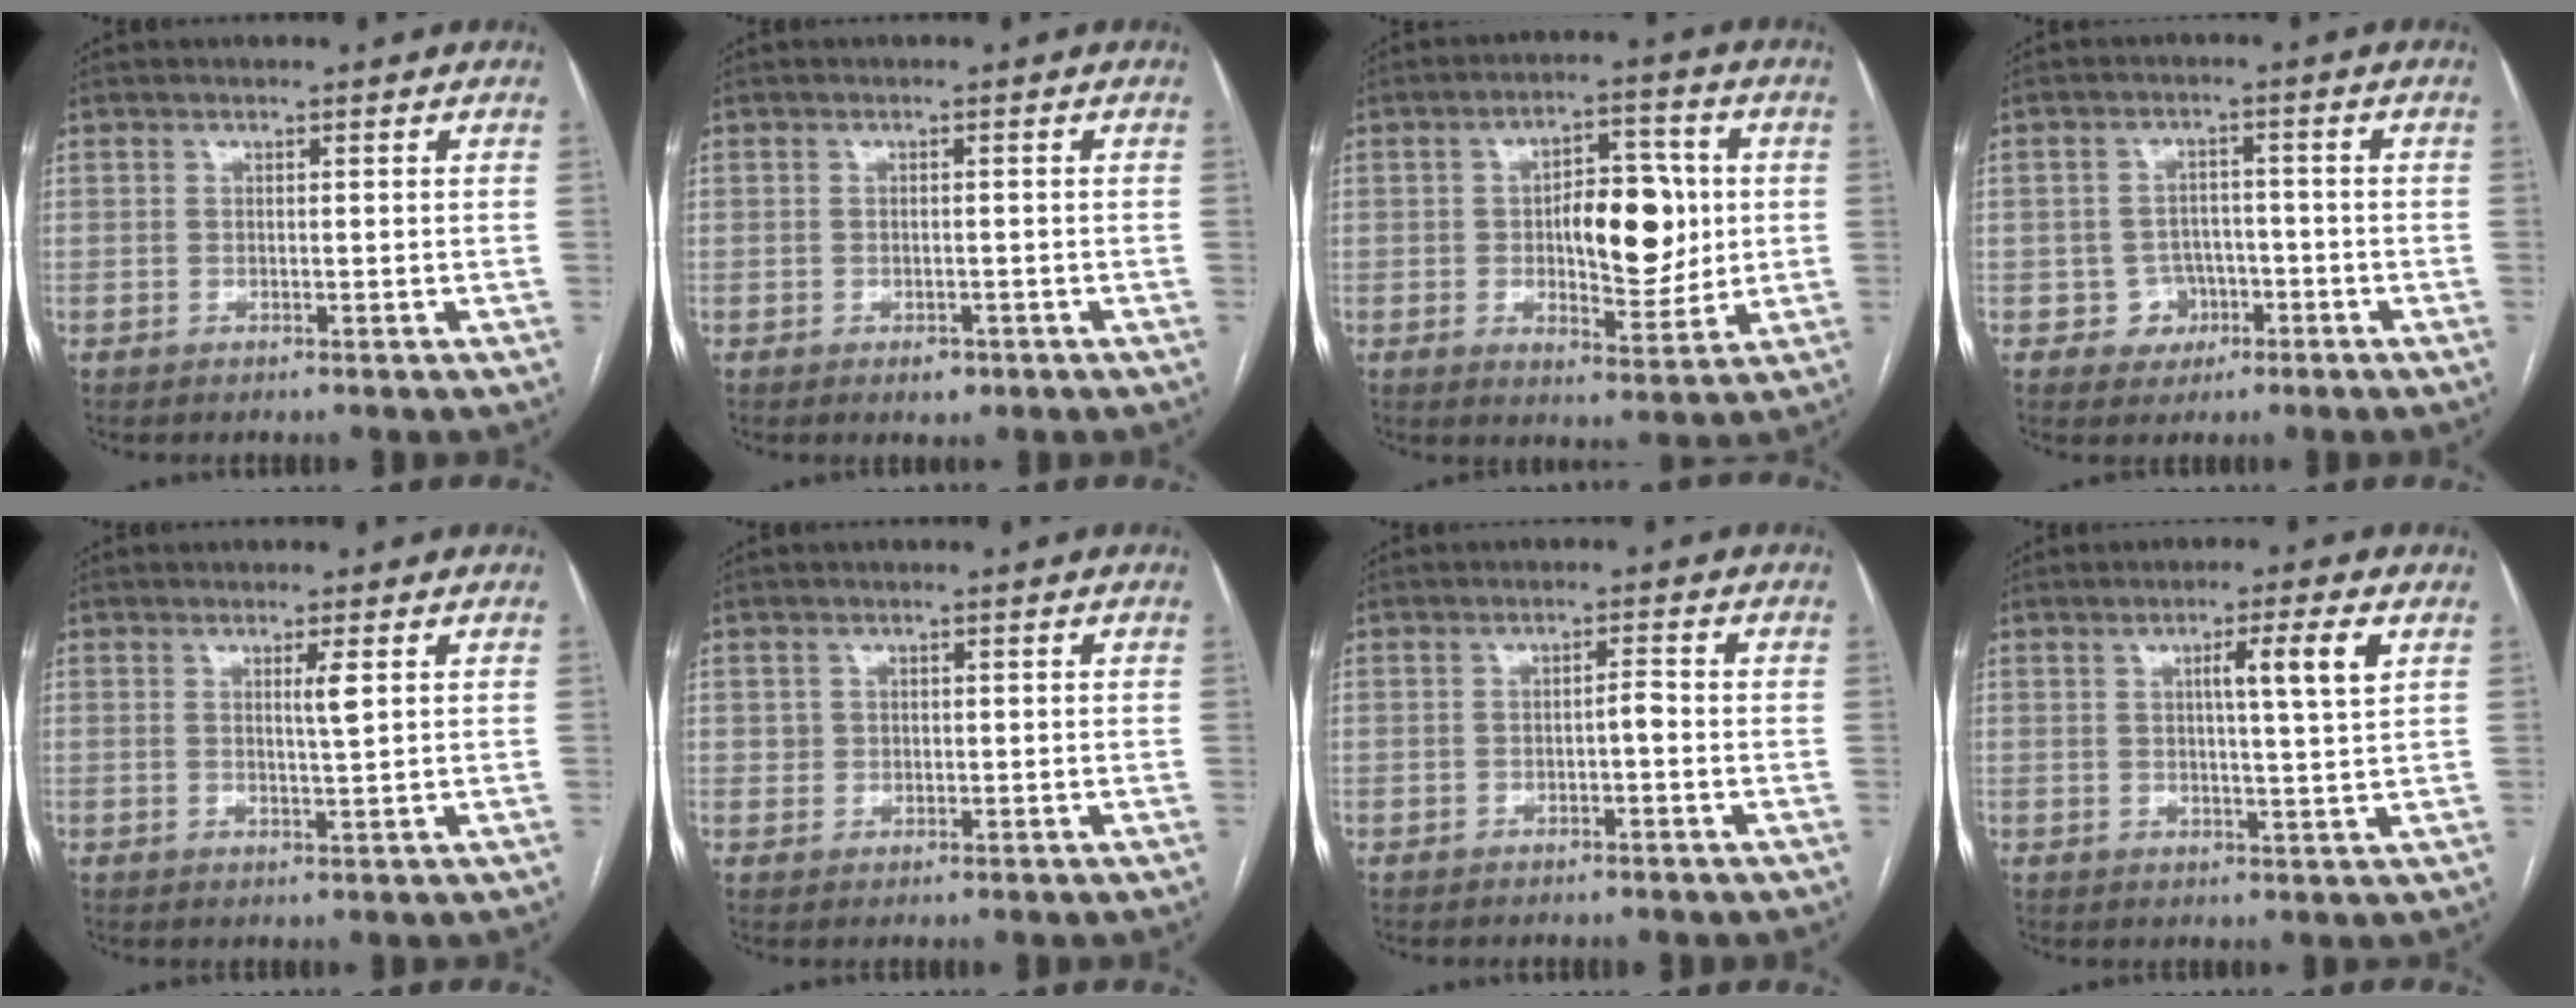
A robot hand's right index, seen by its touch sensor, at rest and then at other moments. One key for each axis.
{"total": 1.9, "fx": -1.1, "fy": 1.2, "fz": 1.0, "tx": -0.010, "ty": 0.002, "tz": -0.007}
{"total": 11.3, "fx": 0.7, "fy": 4.9, "fz": 10.2, "tx": -0.151, "ty": 0.014, "tz": 0.018}
{"total": 4.4, "fx": -1.7, "fy": 4.1, "fz": 0.4, "tx": 0.009, "ty": 0.016, "tz": -0.019}
{"total": 2.2, "fx": 0.8, "fy": -0.3, "fz": 2.0, "tx": -0.036, "ty": -0.006, "tz": 0.015}
{"total": 1.3, "fx": 0.4, "fy": 1.2, "fz": 0.0, "tx": 0.011, "ty": 0.002, "tz": 0.004}
{"total": 1.5, "fx": -0.6, "fy": 0.3, "fz": 1.4, "tx": -0.019, "ty": 0.003, "tz": -0.010}
{"total": 5.8, "fx": 2.0, "fy": -0.6, "fz": 5.5, "tx": -0.085, "ty": 0.001, "tz": 0.029}